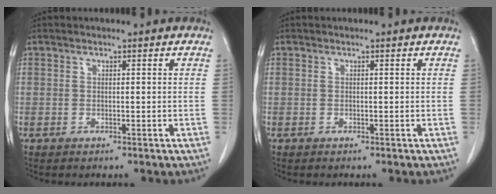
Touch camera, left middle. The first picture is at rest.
{"total": 0.0}